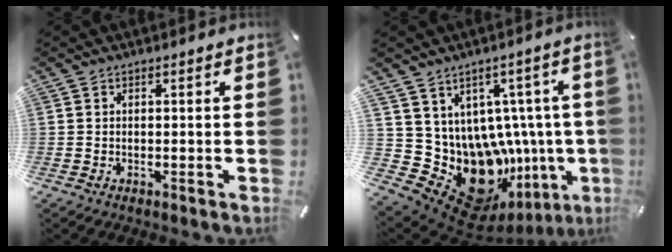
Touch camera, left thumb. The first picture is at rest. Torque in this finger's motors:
{"motor_torque": [0.49, 0.37, 0.22, 0.02, 0.13]}